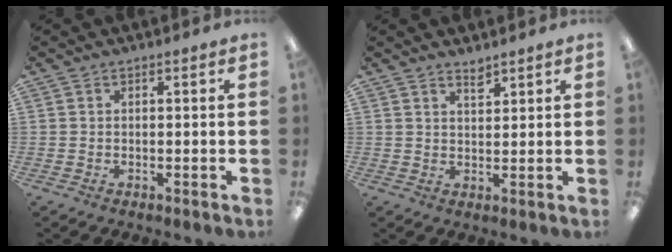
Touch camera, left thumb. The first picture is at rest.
{"total": 2.7, "force": [2.5, 0.7, 1.0], "torque": [-0.015, -0.011, 0.043]}